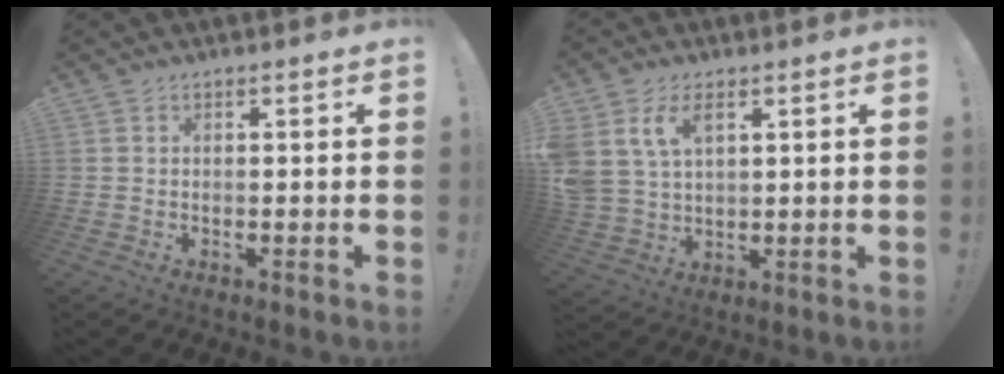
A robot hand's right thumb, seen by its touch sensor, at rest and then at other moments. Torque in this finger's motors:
{"motor_torque": [0.42, 0.46, 1.23, 0.49, 0.35]}